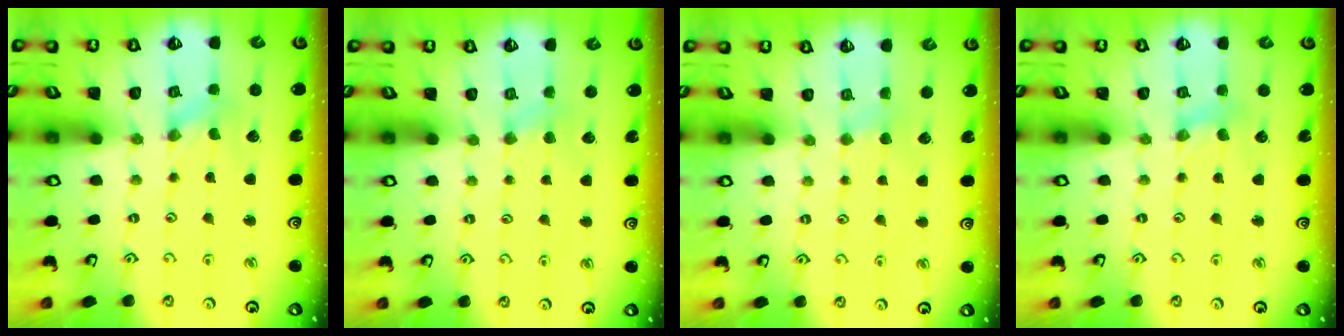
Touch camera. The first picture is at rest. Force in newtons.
{"total": 3.0, "press": 2.9, "slide": 0.5}
{"total": 2.0, "press": 2.0, "slide": 0.3}
{"total": 3.6, "press": 3.6, "slide": 0.5}